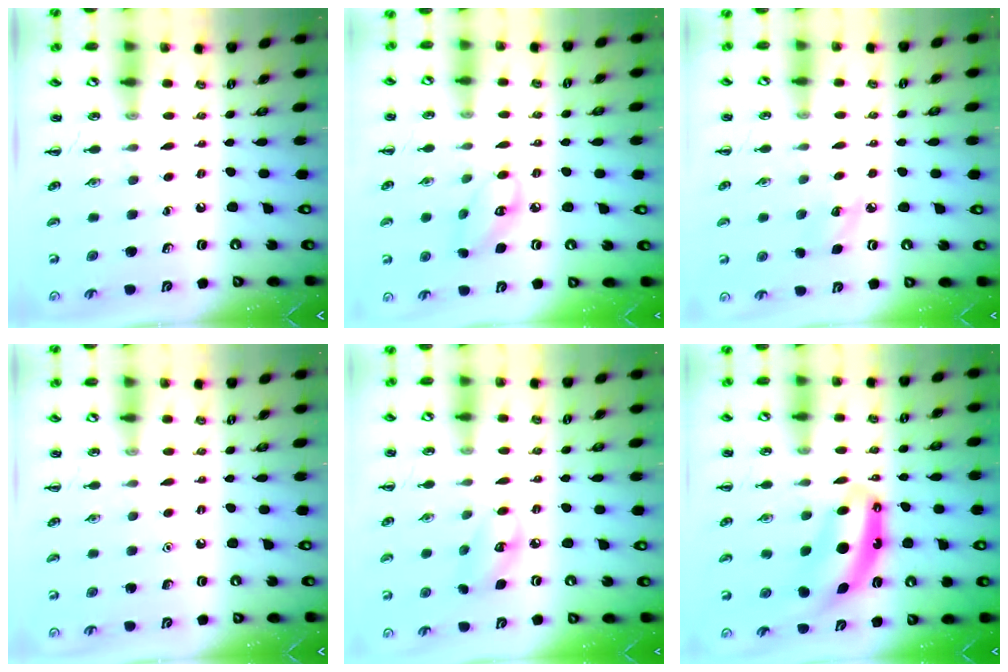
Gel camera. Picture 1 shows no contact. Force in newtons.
{"total": 5.8, "press": 5.7, "slide": 0.7}
{"total": 5.0, "press": 4.8, "slide": 1.5}
{"total": 1.6, "press": 1.6, "slide": 0.1}
{"total": 6.0, "press": 6.0, "slide": 0.6}
{"total": 7.8, "press": 7.6, "slide": 2.0}